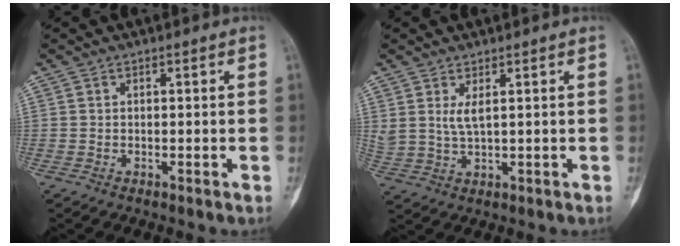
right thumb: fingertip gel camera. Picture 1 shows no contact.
{"total": 3.6, "force": [1.6, 1.1, 3.0], "torque": [-0.070, -0.011, 0.040]}